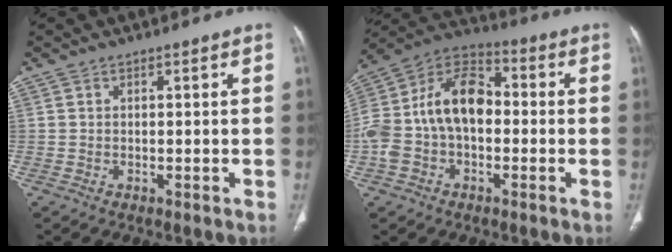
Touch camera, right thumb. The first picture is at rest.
{"total": 17.2, "force": [-1.0, 11.2, 13.1], "torque": [-0.240, 0.048, -0.028]}